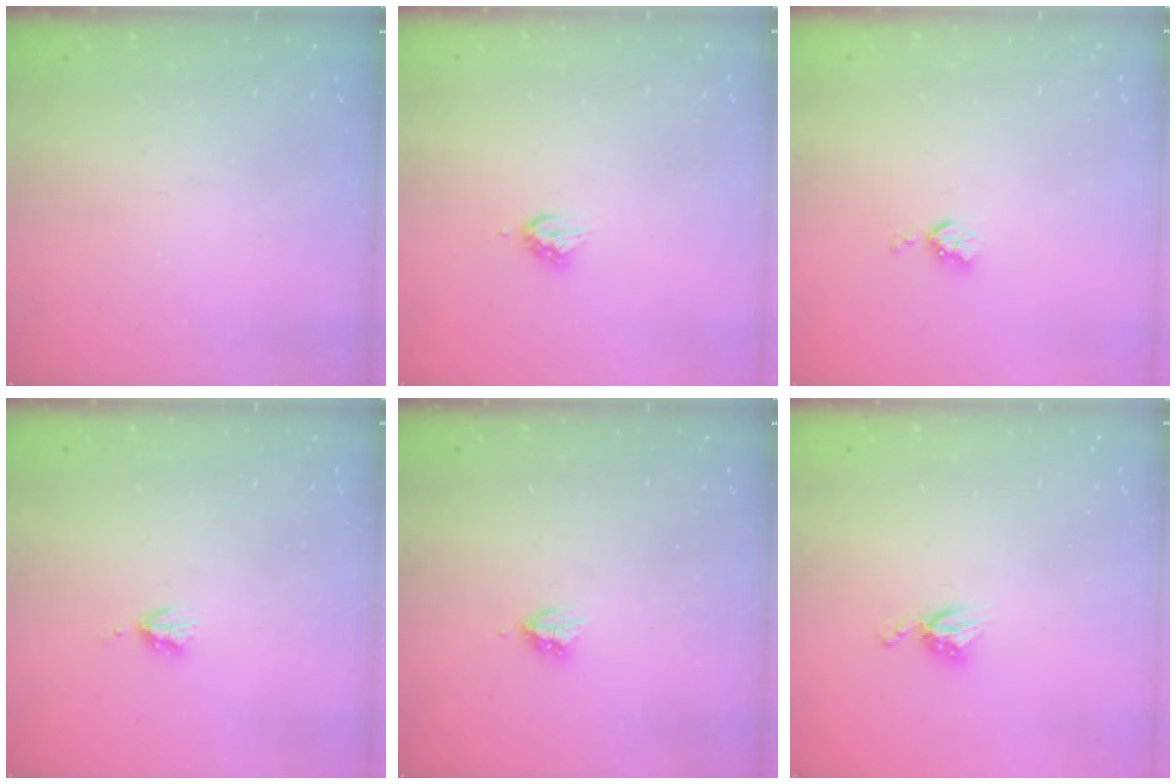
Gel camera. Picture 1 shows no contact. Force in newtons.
{"total": 4.2, "press": 4.1, "slide": 0.5}
{"total": 4.3, "press": 4.3, "slide": 0.6}
{"total": 3.4, "press": 3.3, "slide": 0.5}
{"total": 2.9, "press": 2.9, "slide": 0.5}
{"total": 5.1, "press": 5.1, "slide": 0.5}